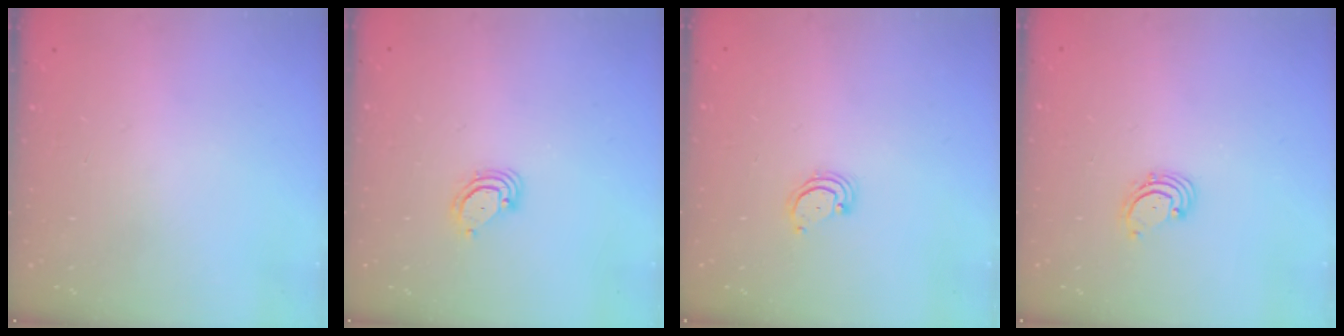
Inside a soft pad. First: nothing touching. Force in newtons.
{"total": 3.5, "press": 3.5, "slide": 0.3}
{"total": 2.3, "press": 2.2, "slide": 0.2}
{"total": 1.9, "press": 1.8, "slide": 0.2}